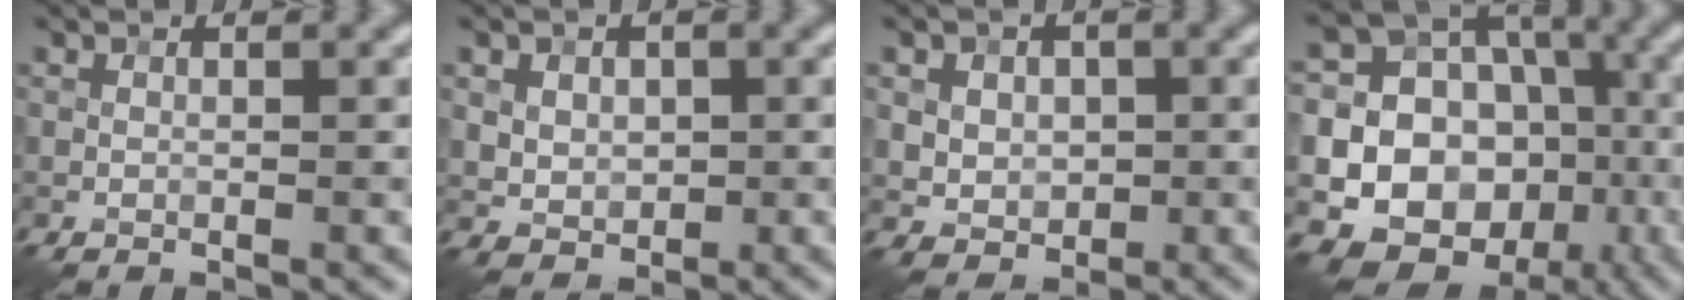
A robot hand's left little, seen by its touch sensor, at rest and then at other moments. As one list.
[{"total": 2.8, "force": [0.4, 2.3, 1.5], "torque": [-0.029, 0.001, 0.005]}, {"total": 3.7, "force": [0.5, 3.1, 2.0], "torque": [-0.036, 0.007, 0.007]}, {"total": 19.0, "force": [-4.7, 17.2, 6.6], "torque": [-0.131, -0.007, -0.095]}]